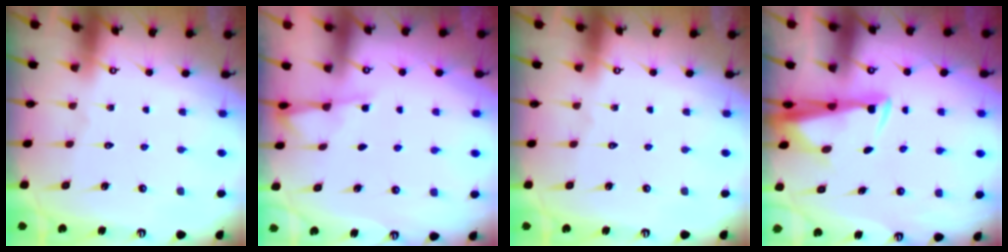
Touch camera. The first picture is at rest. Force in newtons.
{"total": 1.9, "press": 1.9, "slide": 0.4}
{"total": 0.0}
{"total": 3.2, "press": 3.0, "slide": 1.0}